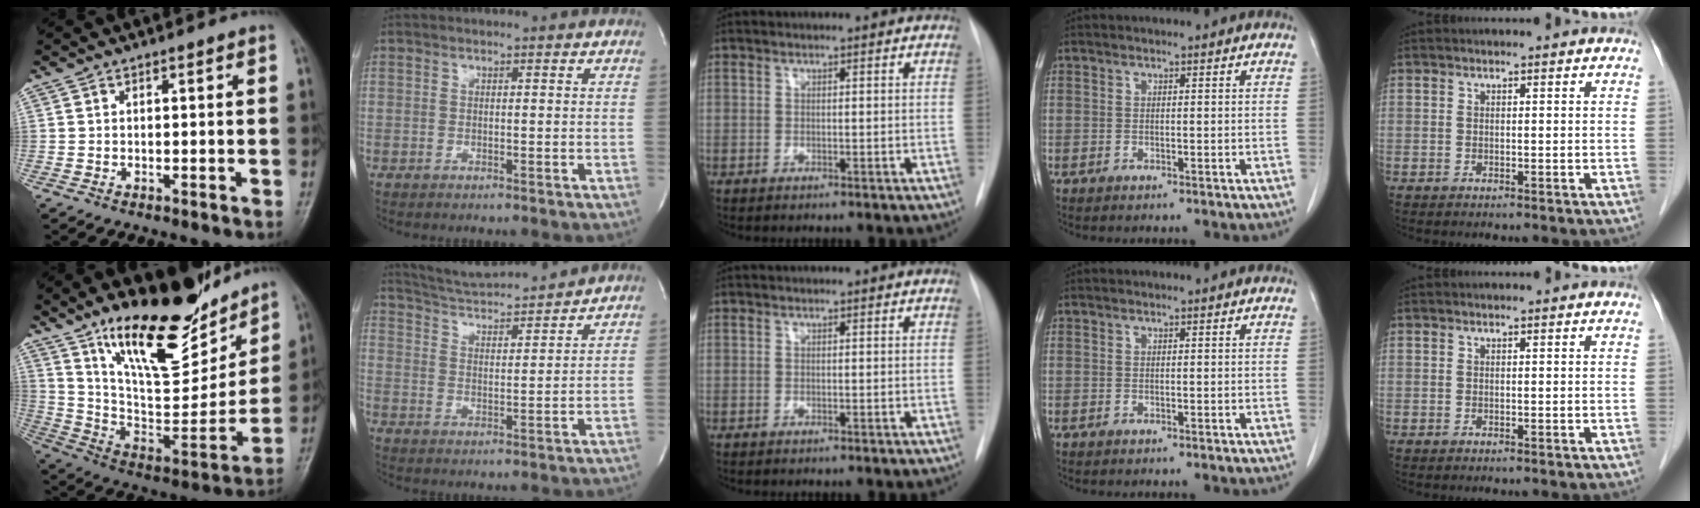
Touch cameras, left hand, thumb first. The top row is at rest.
{"thumb": {"total": 24.1, "force": [16.7, 8.7, 15.0], "torque": [-0.192, -0.091, 0.286]}, "index": {"total": 11.1, "force": [10.6, 0.3, 3.2], "torque": [-0.062, 0.007, 0.171]}}